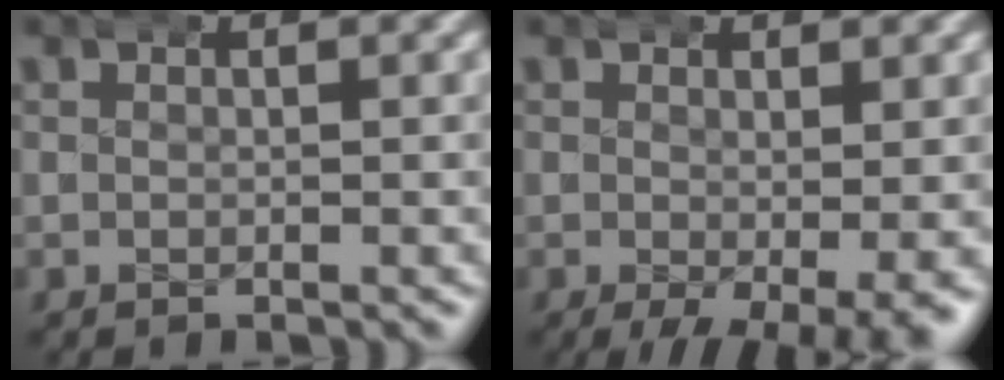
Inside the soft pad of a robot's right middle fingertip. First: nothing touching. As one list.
[{"total": 4.8, "force": [-2.6, 1.1, 3.9], "torque": [-0.058, -0.023, -0.026]}]